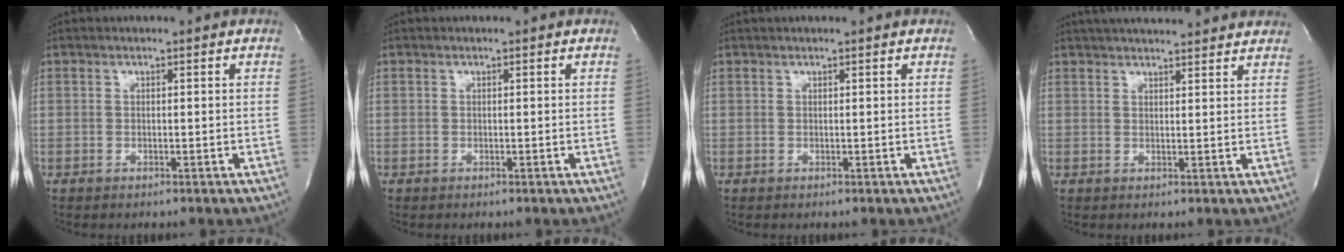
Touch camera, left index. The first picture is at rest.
{"total": 0.0}
{"total": 1.8, "force": [1.6, -0.2, 0.7], "torque": [-0.013, 0.018, 0.023]}
{"total": 14.2, "force": [12.9, 2.0, 5.6], "torque": [-0.085, 0.039, 0.168]}